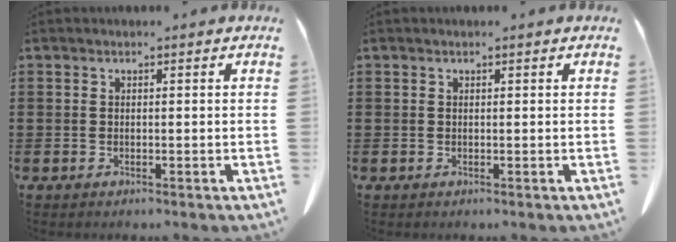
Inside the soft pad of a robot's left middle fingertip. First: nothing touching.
{"total": 0.0}